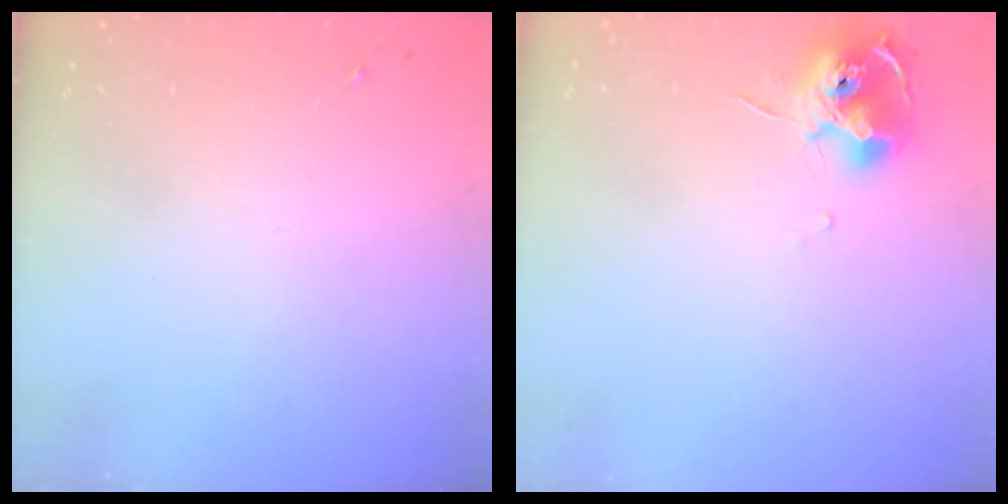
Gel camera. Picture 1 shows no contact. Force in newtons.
{"total": 11.2, "press": 11.1, "slide": 1.1}